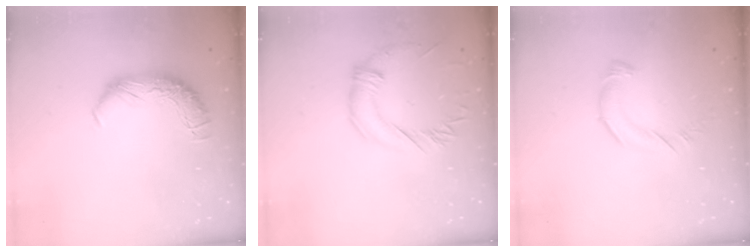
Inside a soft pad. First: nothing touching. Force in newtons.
{"total": 1.3, "press": 0.2, "slide": 1.2}
{"total": 4.5, "press": 4.5, "slide": 0.6}